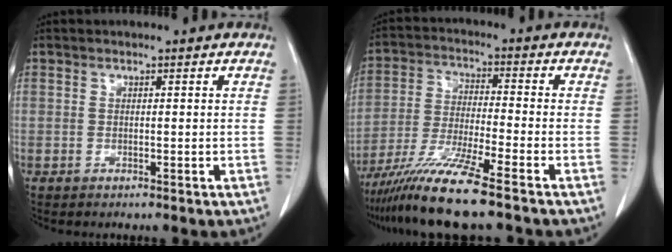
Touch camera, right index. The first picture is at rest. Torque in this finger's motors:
{"motor_torque": [1.30, -0.84, 0.71, 0.21]}